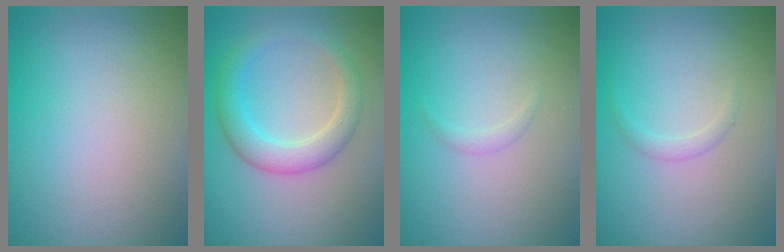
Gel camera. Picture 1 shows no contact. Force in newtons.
{"total": 3.4, "press": 3.4, "slide": 0.2}
{"total": 0.6, "press": 0.6, "slide": 0.0}
{"total": 0.8, "press": 0.8, "slide": 0.1}